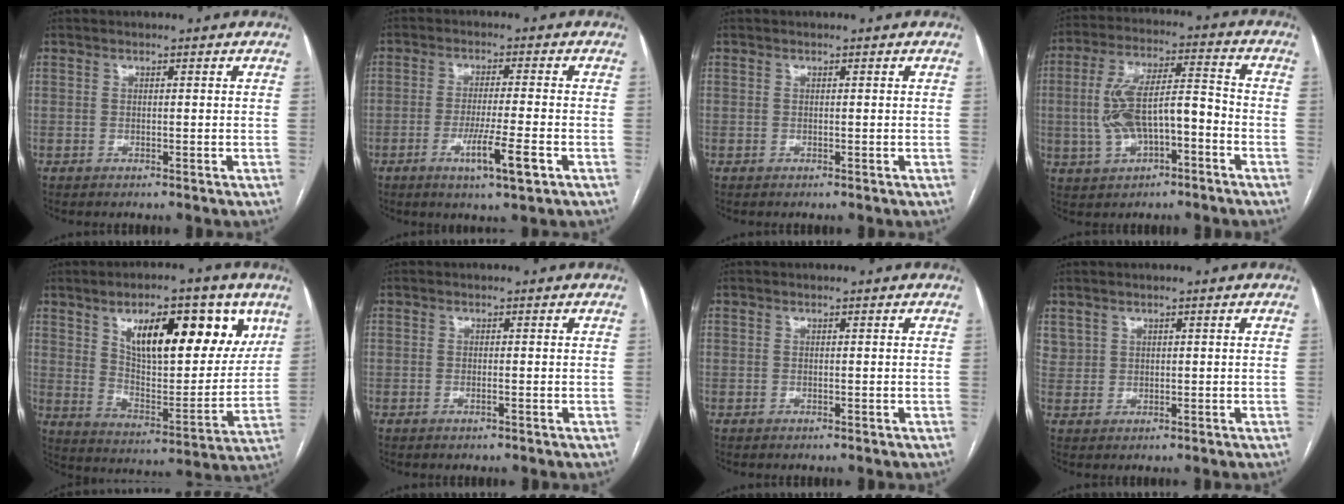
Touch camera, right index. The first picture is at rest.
{"total": 7.2, "force": [-3.1, 0.0, 6.5], "torque": [-0.113, -0.015, -0.051]}
{"total": 0.0}
{"total": 11.4, "force": [-2.5, 4.5, 10.2], "torque": [-0.199, 0.030, -0.037]}
{"total": 19.6, "force": [9.4, 7.3, 15.6], "torque": [-0.226, 0.006, 0.155]}
{"total": 0.7, "force": [-0.3, 0.0, 0.6], "torque": [-0.014, -0.001, -0.004]}
{"total": 0.0}
{"total": 2.2, "force": [1.3, 1.8, 0.2], "torque": [0.006, 0.005, 0.023]}